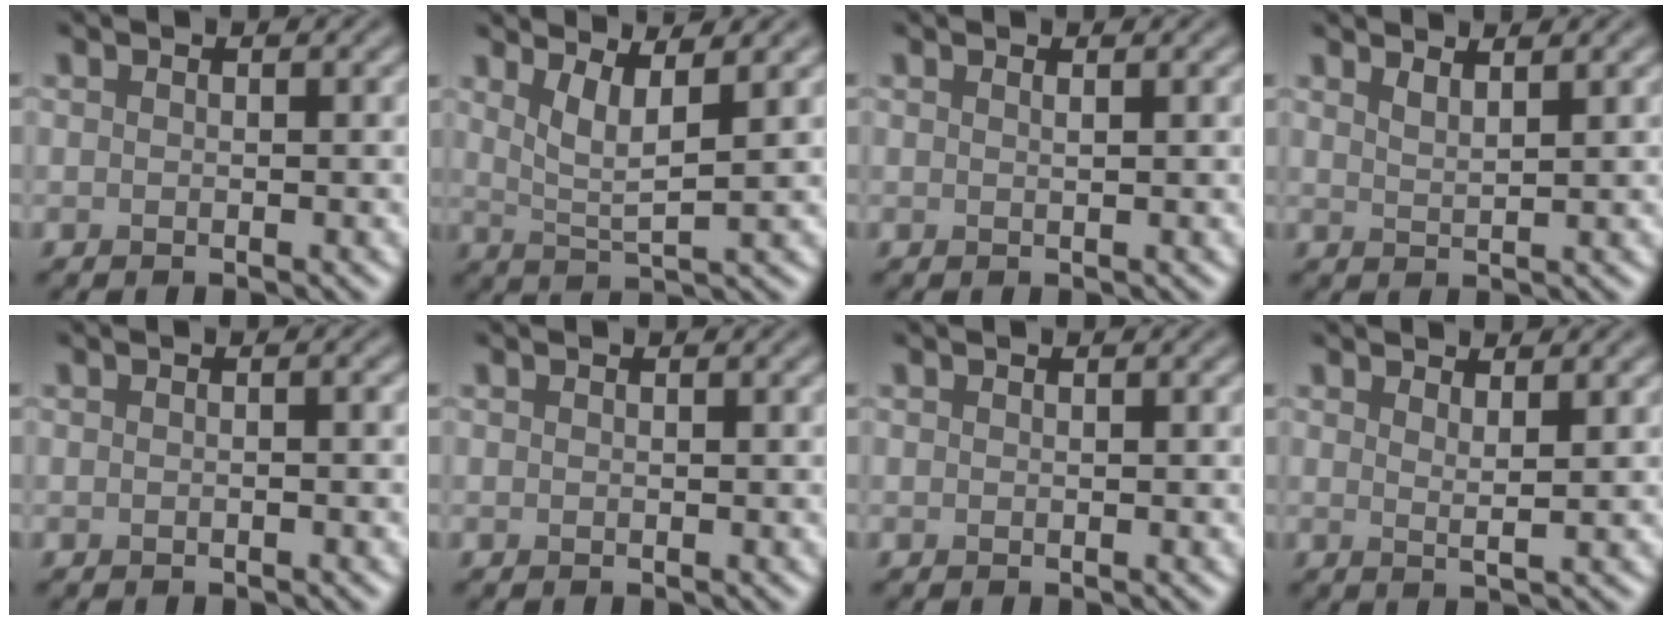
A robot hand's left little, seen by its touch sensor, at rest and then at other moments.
{"total": 3.5, "force": [1.8, 0.7, 2.9], "torque": [-0.056, -0.006, 0.038]}
{"total": 0.7, "force": [0.4, 0.2, 0.5], "torque": [-0.001, 0.000, 0.004]}
{"total": 1.8, "force": [1.4, 0.5, 0.9], "torque": [-0.007, 0.003, 0.021]}
{"total": 0.7, "force": [-0.2, 0.1, 0.7], "torque": [-0.014, -0.001, -0.006]}
{"total": 0.0}
{"total": 0.0}
{"total": 1.8, "force": [1.1, 0.4, 1.3], "torque": [-0.017, -0.002, 0.015]}